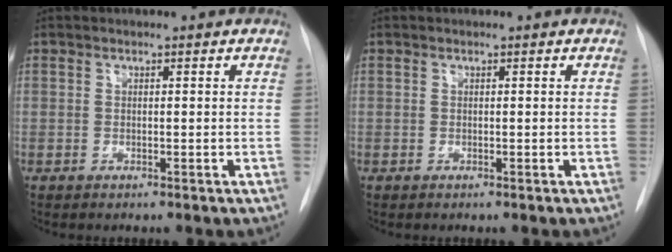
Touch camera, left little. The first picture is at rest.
{"total": 0.0}